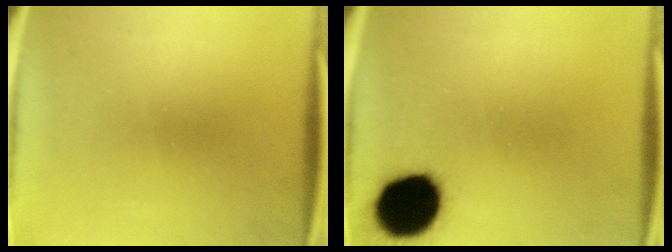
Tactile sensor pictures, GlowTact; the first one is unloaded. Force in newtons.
{"total": 10.8}